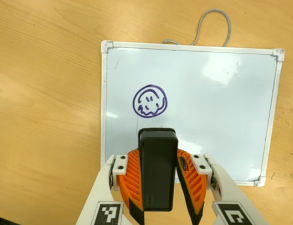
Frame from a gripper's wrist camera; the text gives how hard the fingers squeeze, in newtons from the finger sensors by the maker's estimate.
{"total": 5.7, "left": 4.7, "right": 6.6}